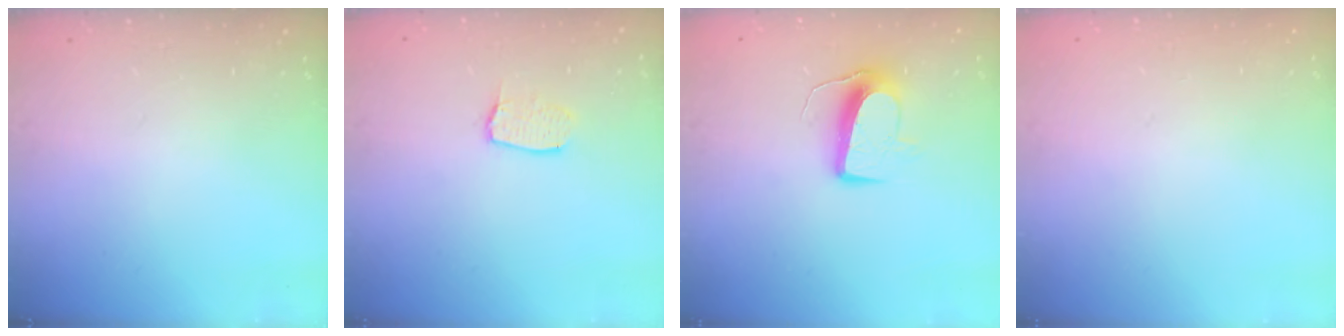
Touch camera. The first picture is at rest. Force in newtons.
{"total": 6.1, "press": 6.1, "slide": 0.2}
{"total": 9.7, "press": 9.7, "slide": 0.5}
{"total": 0.0}